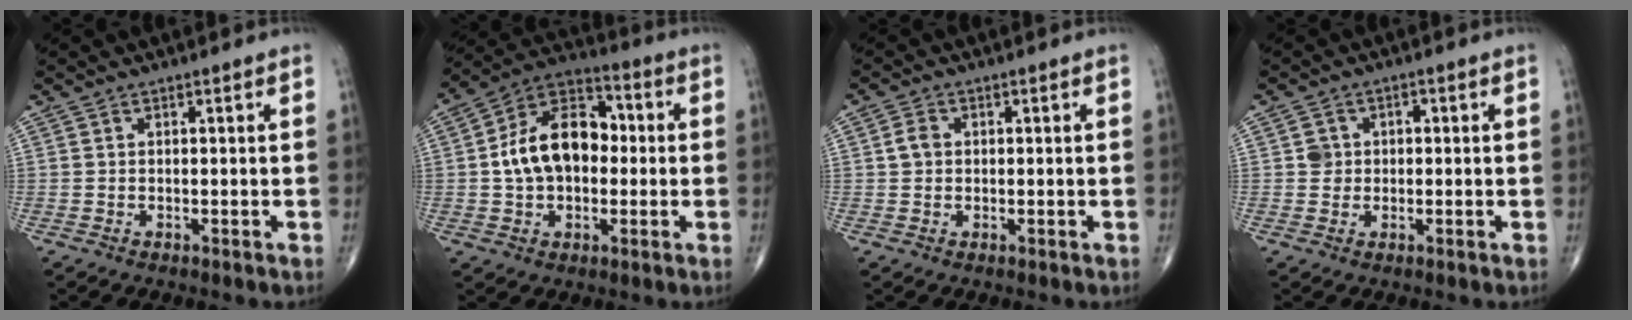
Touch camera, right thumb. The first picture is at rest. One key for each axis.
{"total": 15.4, "fx": 0.4, "fy": 10.3, "fz": 11.5, "tx": -0.171, "ty": 0.034, "tz": -0.003}
{"total": 2.6, "fx": 0.3, "fy": 2.1, "fz": 1.4, "tx": -0.022, "ty": 0.006, "tz": 0.003}
{"total": 3.1, "fx": 0.2, "fy": 2.9, "fz": 1.0, "tx": 0.006, "ty": 0.006, "tz": -0.001}